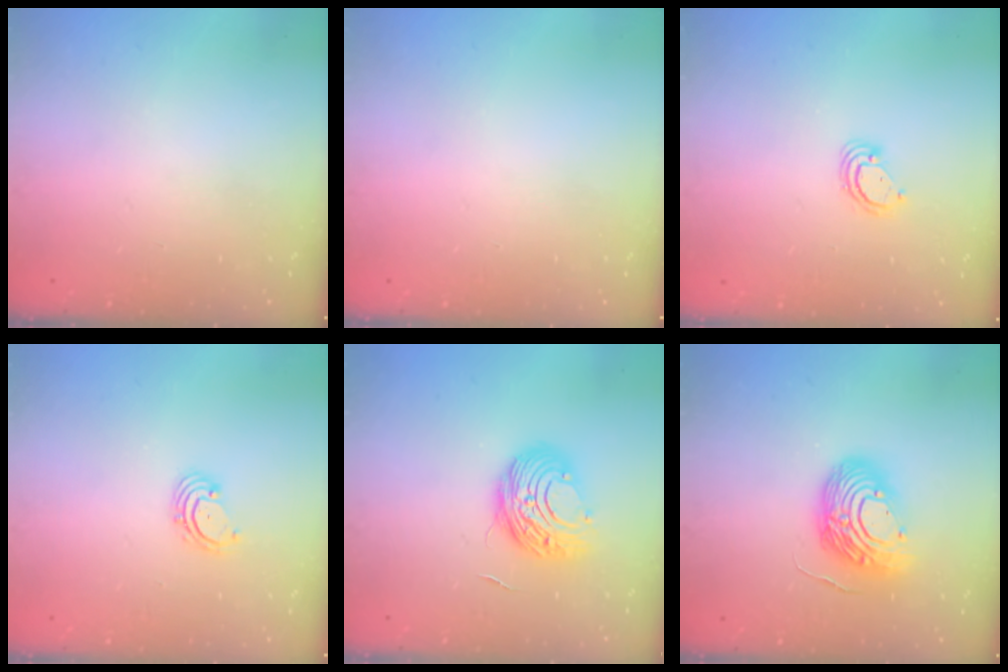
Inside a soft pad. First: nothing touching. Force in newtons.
{"total": 0.0}
{"total": 3.5, "press": 3.5, "slide": 0.1}
{"total": 1.8, "press": 1.7, "slide": 0.7}
{"total": 10.5, "press": 10.5, "slide": 0.9}
{"total": 13.9, "press": 13.7, "slide": 2.3}